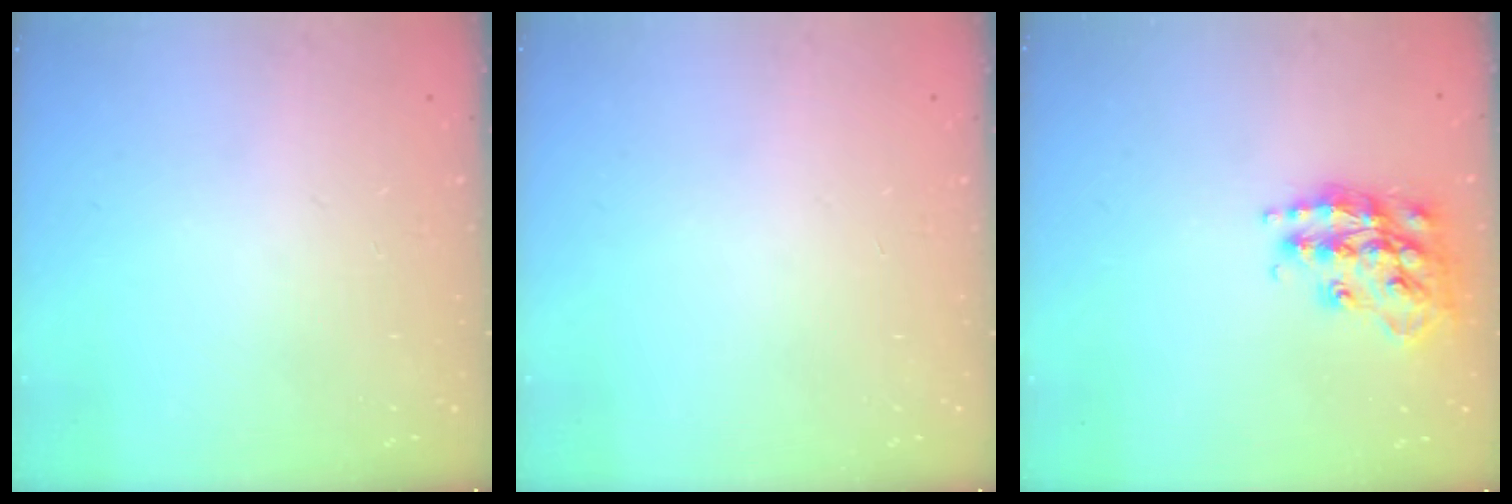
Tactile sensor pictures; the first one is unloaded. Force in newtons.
{"total": 0.0}
{"total": 17.0, "press": 16.9, "slide": 1.2}